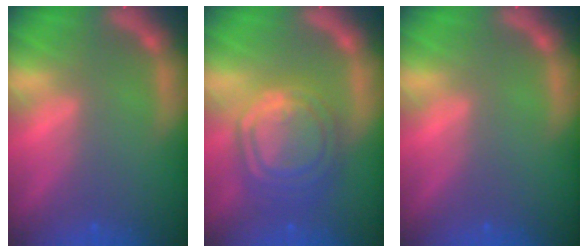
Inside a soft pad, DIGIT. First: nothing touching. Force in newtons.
{"total": 9.5}
{"total": 0.0}